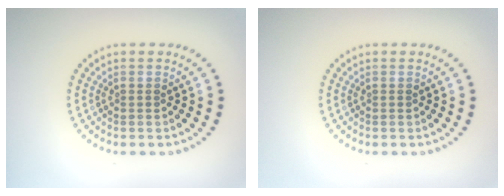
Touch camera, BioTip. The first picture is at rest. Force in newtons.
{"total": 0.0}